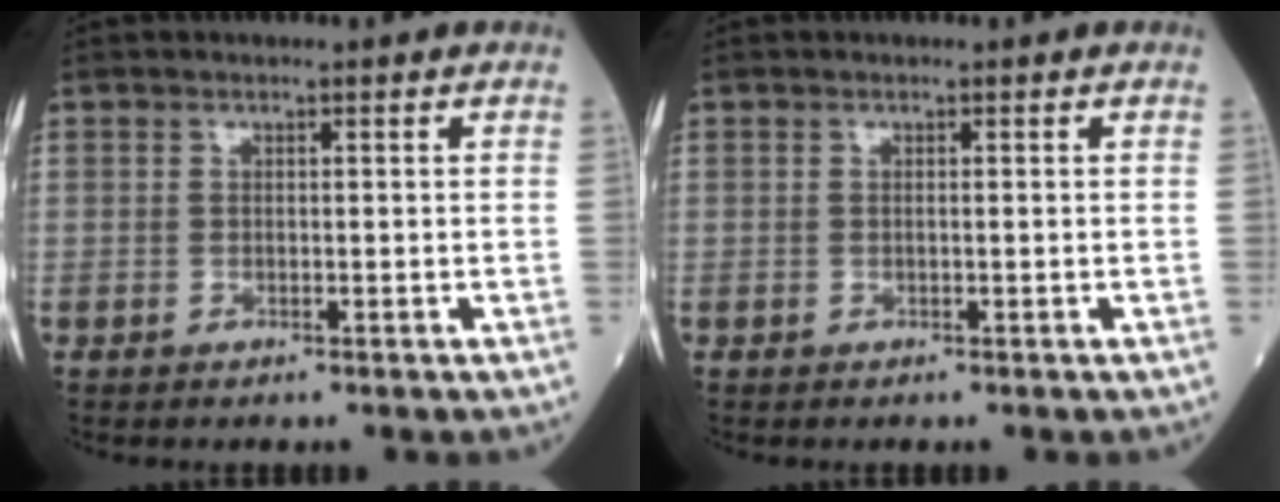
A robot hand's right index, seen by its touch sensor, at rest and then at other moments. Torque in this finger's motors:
{"motor_torque": [0.00, -0.06, -0.02, 0.01]}